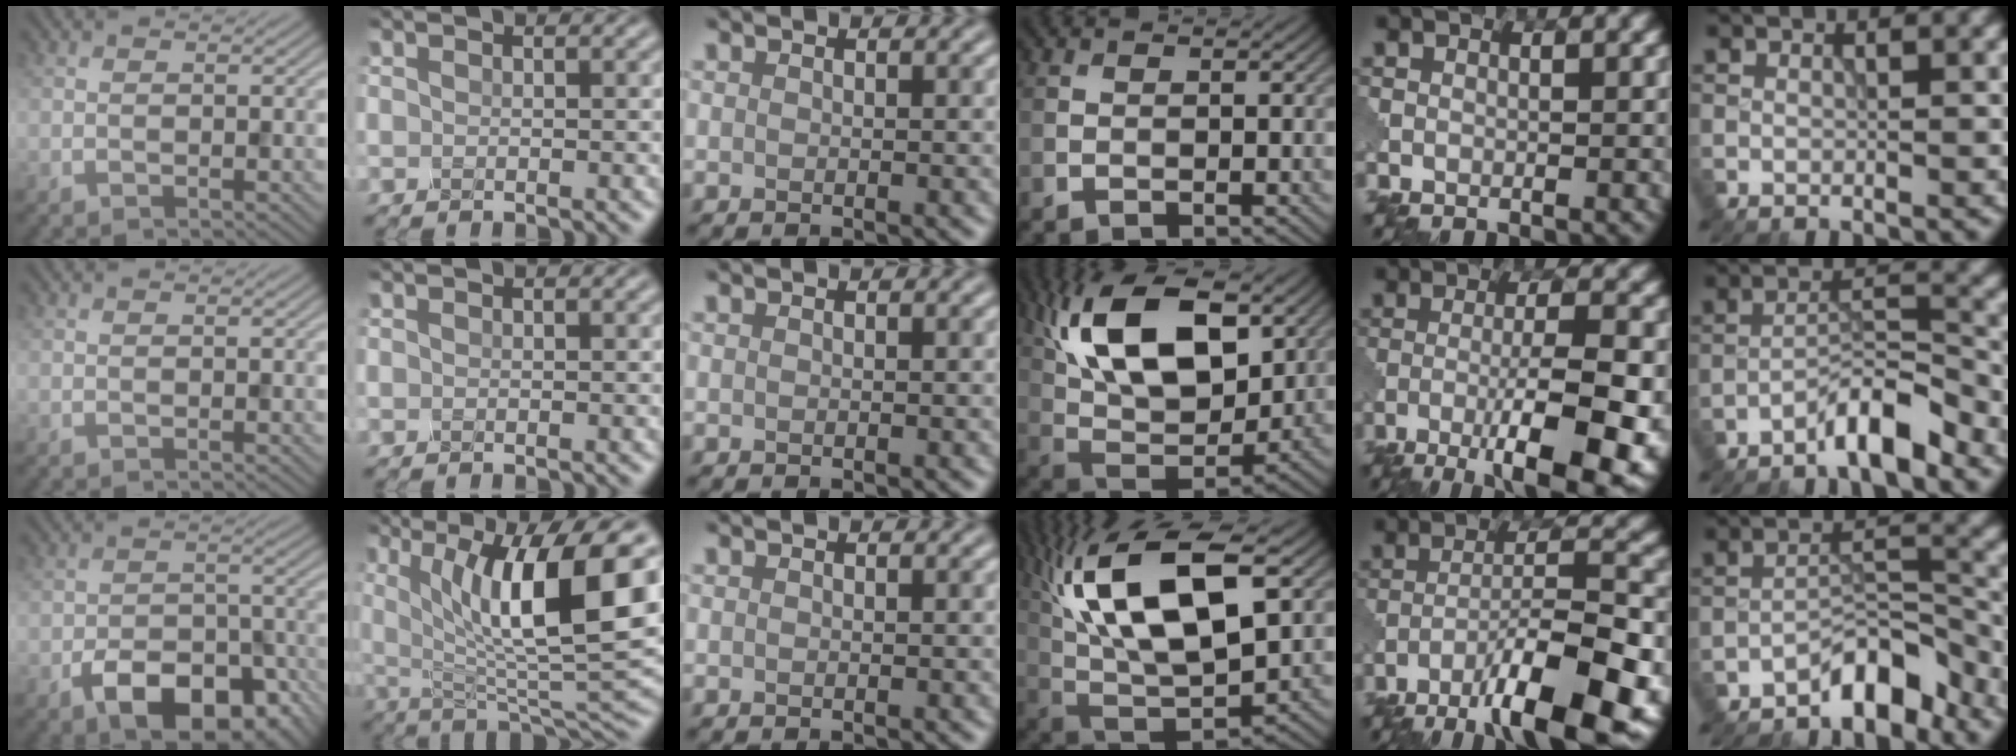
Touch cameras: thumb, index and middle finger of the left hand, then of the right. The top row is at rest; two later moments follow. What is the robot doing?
{"motion": "disassemble", "object": "glue stick"}